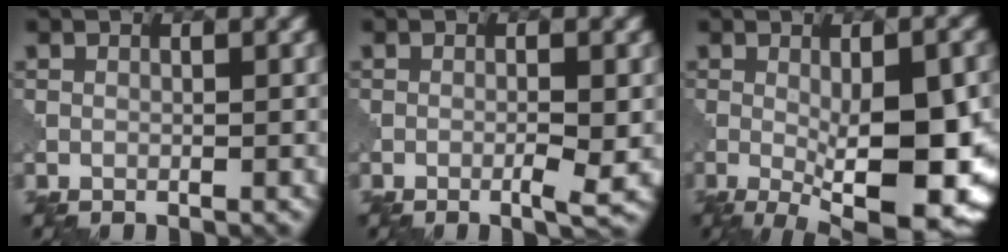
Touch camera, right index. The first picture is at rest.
{"total": 2.3, "force": [-0.7, 0.2, 2.2], "torque": [-0.037, 0.000, -0.014]}
{"total": 11.2, "force": [-2.3, 3.1, 10.5], "torque": [-0.161, -0.019, -0.027]}